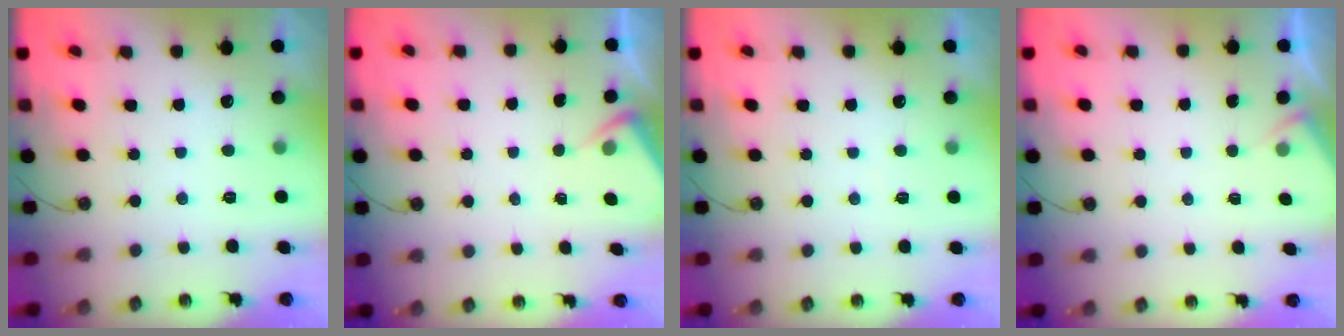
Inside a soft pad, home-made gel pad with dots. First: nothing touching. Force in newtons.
{"total": 2.8, "press": 2.8, "slide": 0.5}
{"total": 2.7, "press": 2.7, "slide": 0.6}
{"total": 3.6, "press": 3.6, "slide": 0.4}